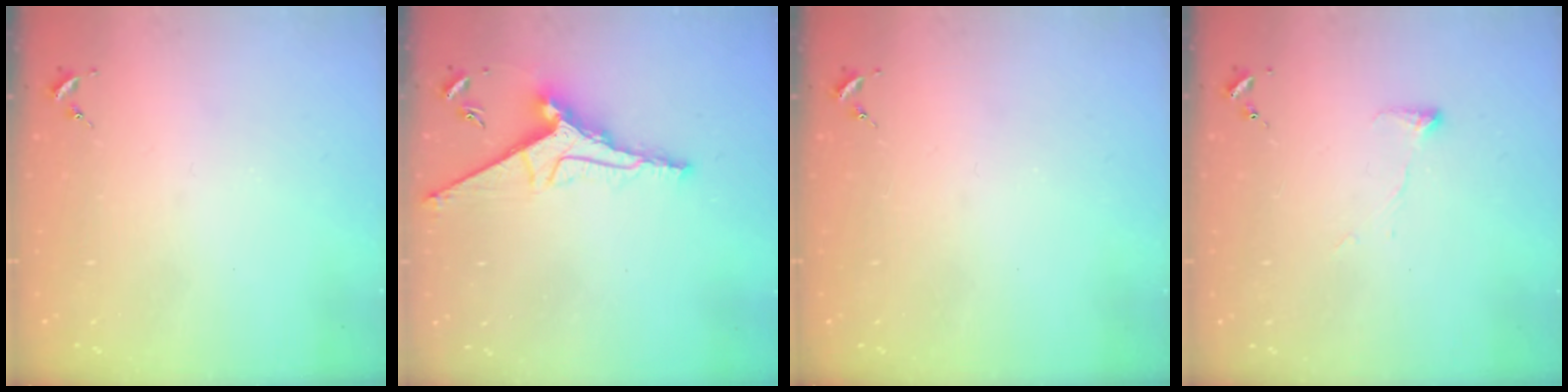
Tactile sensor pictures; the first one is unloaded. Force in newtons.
{"total": 11.3, "press": 11.3, "slide": 0.8}
{"total": 0.0}
{"total": 4.7, "press": 4.7, "slide": 0.8}